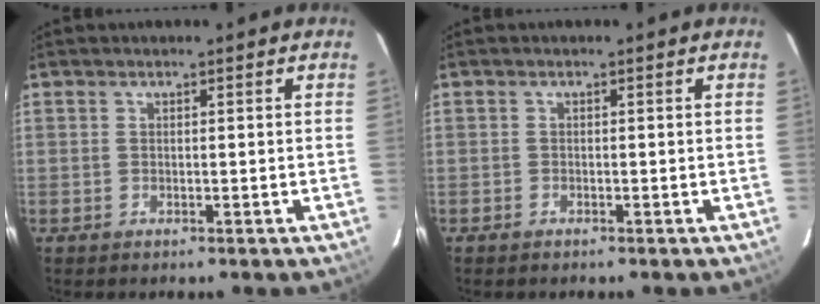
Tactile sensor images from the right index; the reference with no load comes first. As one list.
[{"total": 0.5, "force": [-0.5, 0.3, 0.0], "torque": [-0.001, 0.002, -0.011]}]